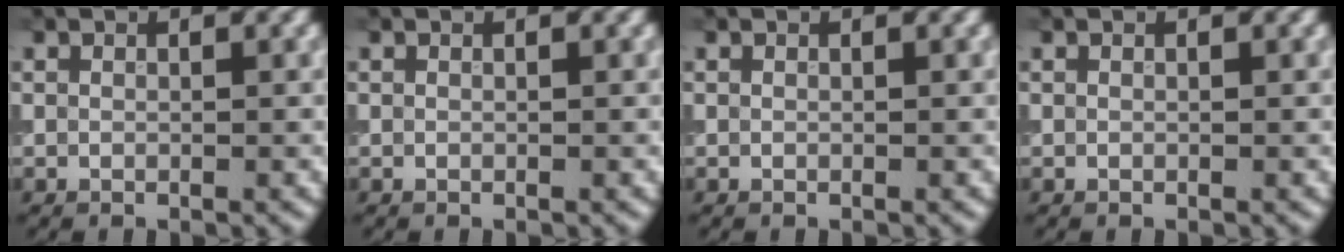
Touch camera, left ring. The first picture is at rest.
{"total": 0.0}
{"total": 0.0}
{"total": 0.0}